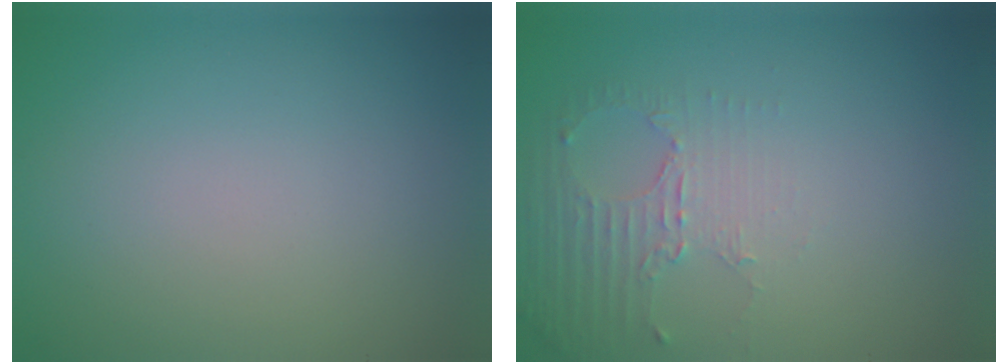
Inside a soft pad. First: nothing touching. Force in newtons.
{"total": 2.5, "press": 1.8, "slide": 1.7}